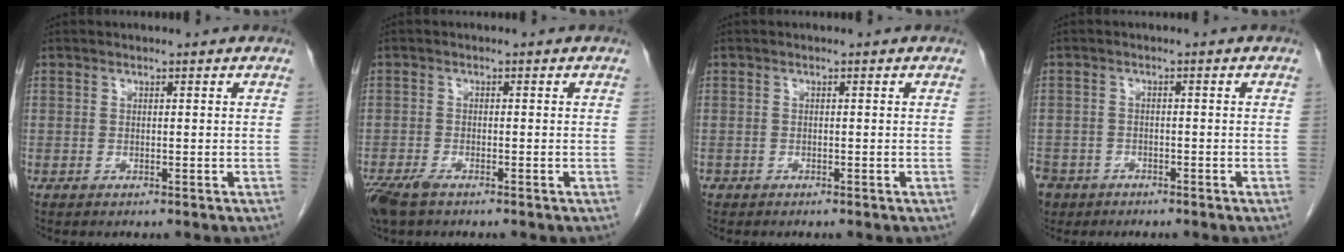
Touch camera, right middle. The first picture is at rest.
{"total": 4.7, "force": [-3.4, 1.6, 2.8], "torque": [-0.060, -0.011, -0.061]}
{"total": 0.6, "force": [-0.4, 0.4, 0.0], "torque": [-0.012, 0.002, -0.010]}
{"total": 8.2, "force": [-5.2, 6.0, 2.2], "torque": [-0.073, -0.006, -0.087]}